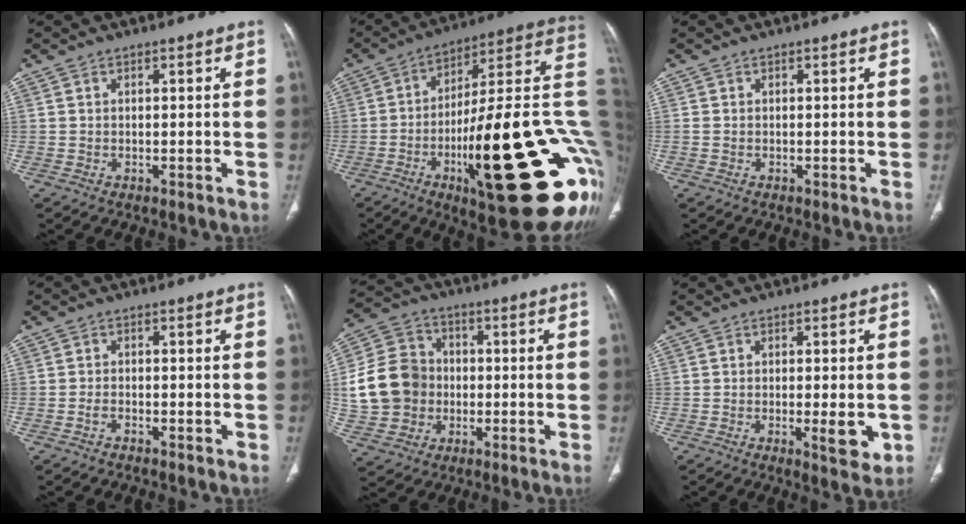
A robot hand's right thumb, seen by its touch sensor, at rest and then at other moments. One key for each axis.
{"total": 36.3, "fx": -5.4, "fy": 8.3, "fz": 34.9, "tx": -0.410, "ty": 0.016, "tz": -0.082}
{"total": 0.5, "fx": -0.1, "fy": 0.4, "fz": 0.4, "tx": -0.013, "ty": -0.002, "tz": 0.001}
{"total": 1.3, "fx": -0.9, "fy": 0.6, "fz": 0.7, "tx": -0.016, "ty": 0.006, "tz": -0.018}
{"total": 14.9, "fx": -0.7, "fy": 13.3, "fz": 6.8, "tx": -0.120, "ty": 0.025, "tz": -0.009}
{"total": 5.6, "fx": -1.2, "fy": 1.8, "fz": 5.1, "tx": -0.066, "ty": -0.009, "tz": -0.014}